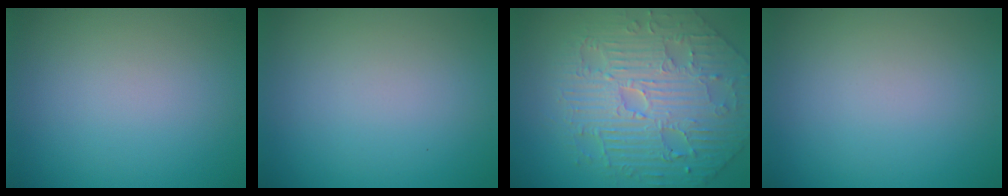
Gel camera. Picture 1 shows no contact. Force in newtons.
{"total": 0.0}
{"total": 6.9, "press": 5.9, "slide": 3.5}
{"total": 0.0}